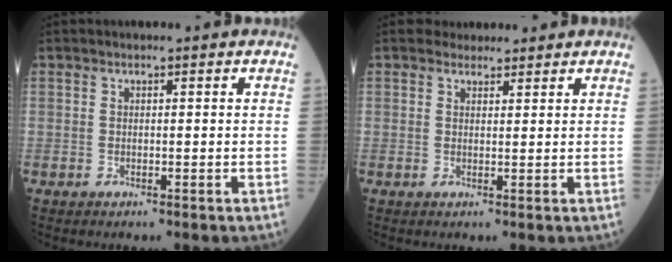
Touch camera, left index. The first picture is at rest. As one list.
[{"total": 2.4, "force": [2.1, 1.1, -0.1], "torque": [0.006, 0.010, 0.030]}]